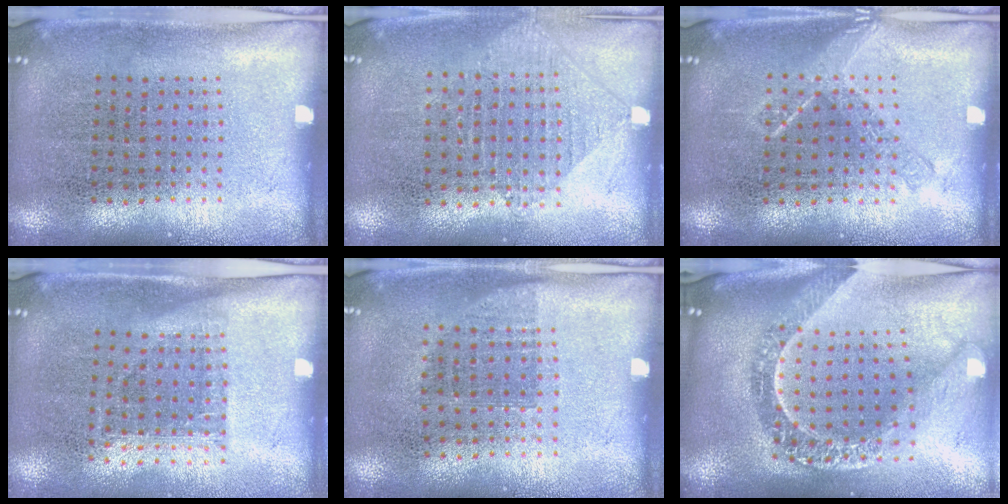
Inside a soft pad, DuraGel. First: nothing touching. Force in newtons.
{"total": 0.9, "press": 0.9, "slide": 0.2}
{"total": 1.9, "press": 1.9, "slide": 0.3}
{"total": 1.1, "press": 0.9, "slide": 0.7}
{"total": 0.7, "press": 0.6, "slide": 0.3}
{"total": 3.0, "press": 2.3, "slide": 1.9}